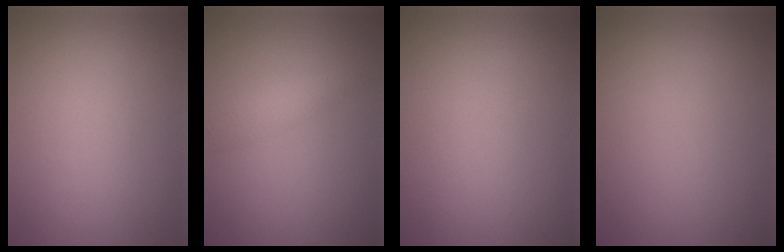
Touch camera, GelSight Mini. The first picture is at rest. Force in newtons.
{"total": 1.7, "press": 1.7, "slide": 0.1}
{"total": 0.0}
{"total": 0.0}